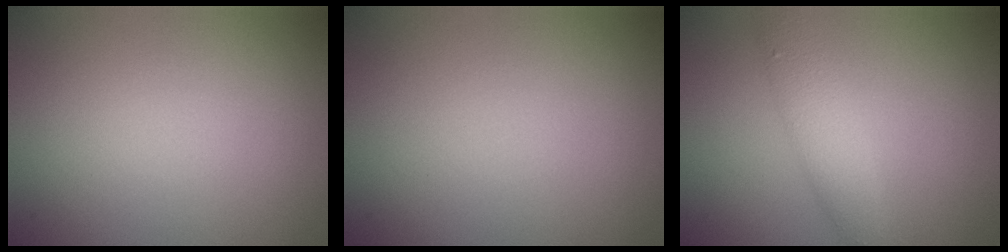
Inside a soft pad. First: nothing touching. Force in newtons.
{"total": 0.0}
{"total": 2.8, "press": 2.8, "slide": 0.1}